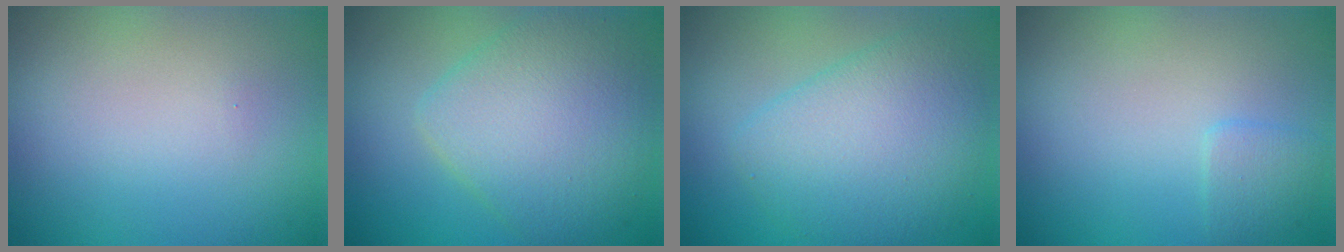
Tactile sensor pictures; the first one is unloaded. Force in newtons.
{"total": 6.6, "press": 6.6, "slide": 0.1}
{"total": 5.9, "press": 5.9, "slide": 0.1}
{"total": 1.2, "press": 1.2, "slide": 0.1}